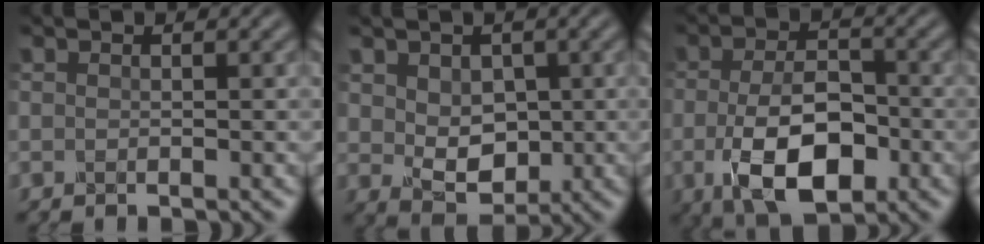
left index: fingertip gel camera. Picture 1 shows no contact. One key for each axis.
{"total": 3.4, "fx": 0.5, "fy": 2.7, "fz": 2.0, "tx": -0.046, "ty": -0.012, "tz": 0.013}
{"total": 7.3, "fx": -2.3, "fy": 3.9, "fz": 5.7, "tx": -0.129, "ty": -0.011, "tz": -0.043}